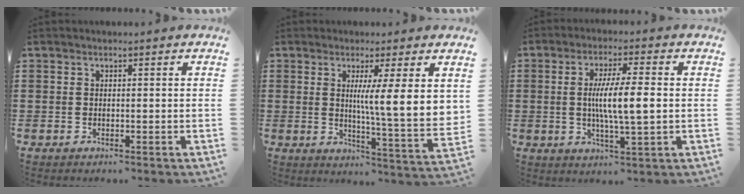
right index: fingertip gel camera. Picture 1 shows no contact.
{"total": 7.9, "force": [3.0, 0.0, 7.3], "torque": [-0.123, -0.028, 0.043]}
{"total": 7.8, "force": [0.3, 1.1, 7.7], "torque": [-0.138, -0.002, 0.001]}